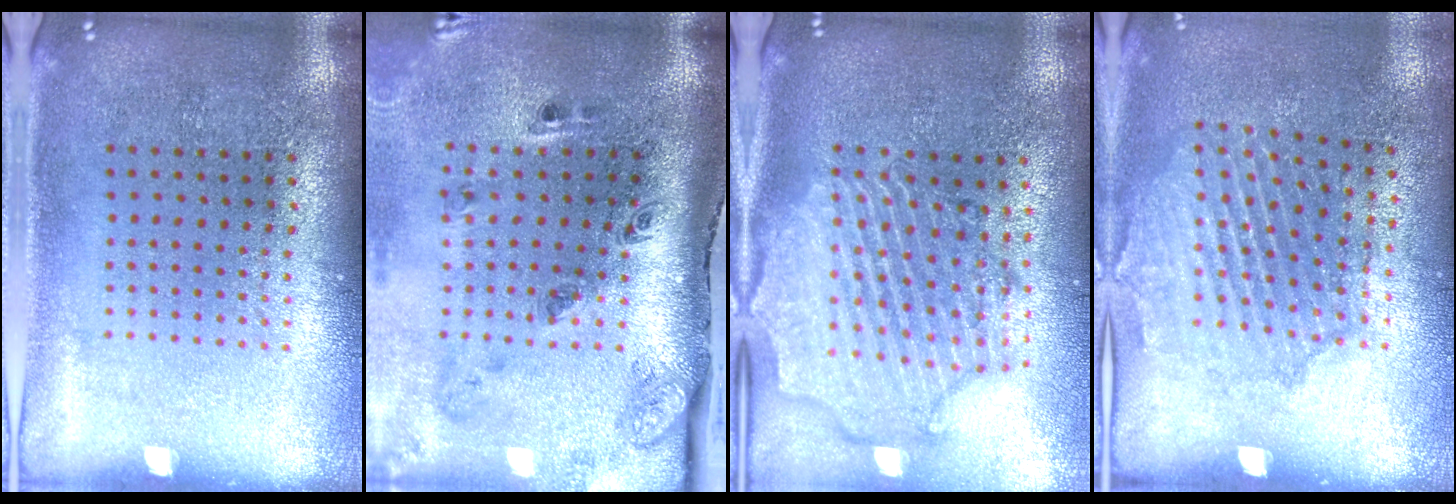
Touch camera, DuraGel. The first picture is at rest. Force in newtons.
{"total": 3.4, "press": 2.1, "slide": 2.7}
{"total": 2.8, "press": 2.5, "slide": 1.3}
{"total": 1.5, "press": 1.5, "slide": 0.4}